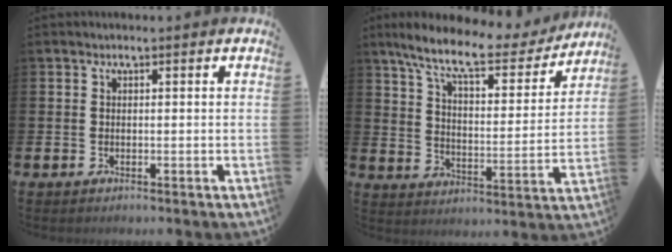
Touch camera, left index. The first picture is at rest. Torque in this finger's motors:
{"motor_torque": [1.11, -1.03, 0.51, 0.21]}